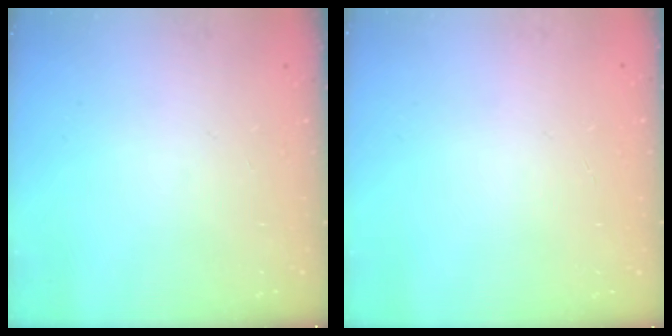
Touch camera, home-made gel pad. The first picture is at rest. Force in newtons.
{"total": 0.0}